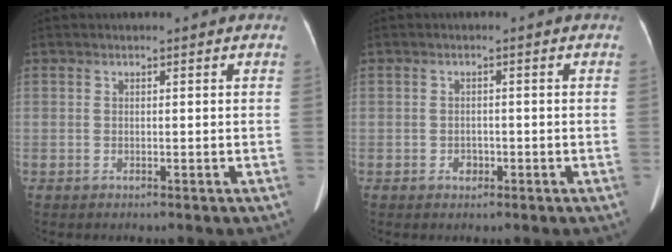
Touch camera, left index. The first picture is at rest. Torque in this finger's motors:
{"motor_torque": [0.04, 0.03, 0.01, 0.00]}